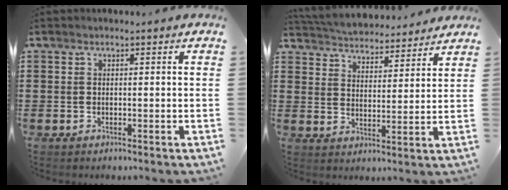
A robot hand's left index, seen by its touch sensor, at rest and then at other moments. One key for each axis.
{"total": 4.3, "fx": 4.3, "fy": 0.3, "fz": -0.2, "tx": -0.021, "ty": -0.033, "tz": 0.072}